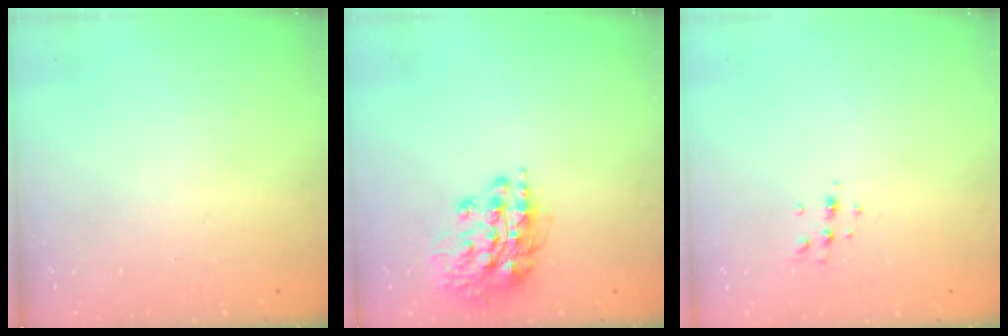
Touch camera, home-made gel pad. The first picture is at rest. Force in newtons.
{"total": 15.0, "press": 14.9, "slide": 1.6}
{"total": 5.3, "press": 5.2, "slide": 1.4}